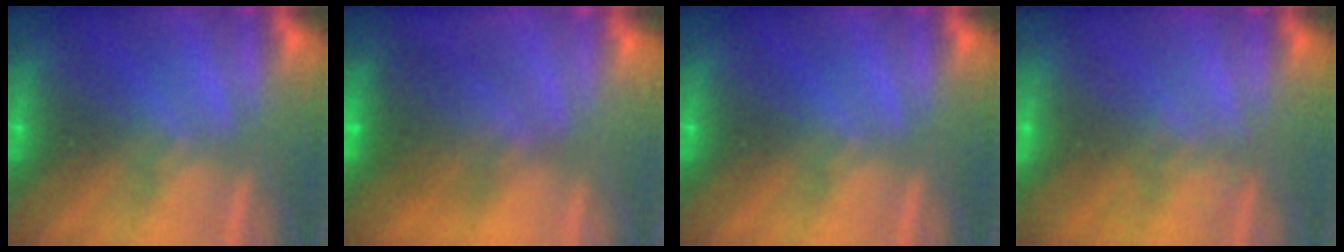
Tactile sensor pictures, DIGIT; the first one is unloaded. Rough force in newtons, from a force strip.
{"total": 5.7}
{"total": 0.0}
{"total": 2.0}